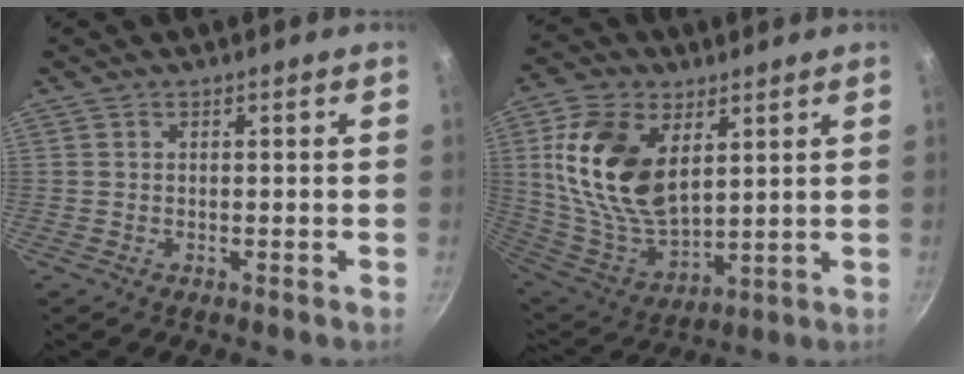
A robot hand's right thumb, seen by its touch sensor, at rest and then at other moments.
{"total": 19.4, "force": [5.7, 11.6, 14.4], "torque": [-0.261, -0.029, 0.121]}